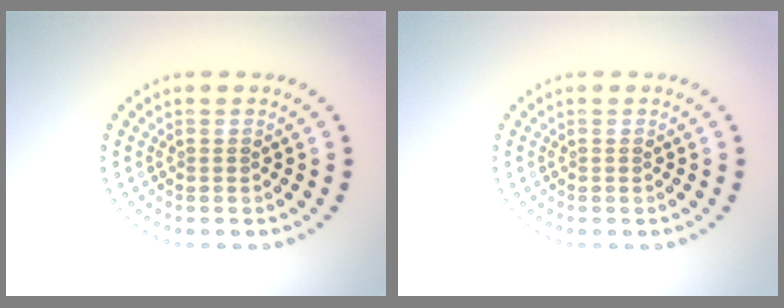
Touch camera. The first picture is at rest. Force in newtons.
{"total": 0.0}